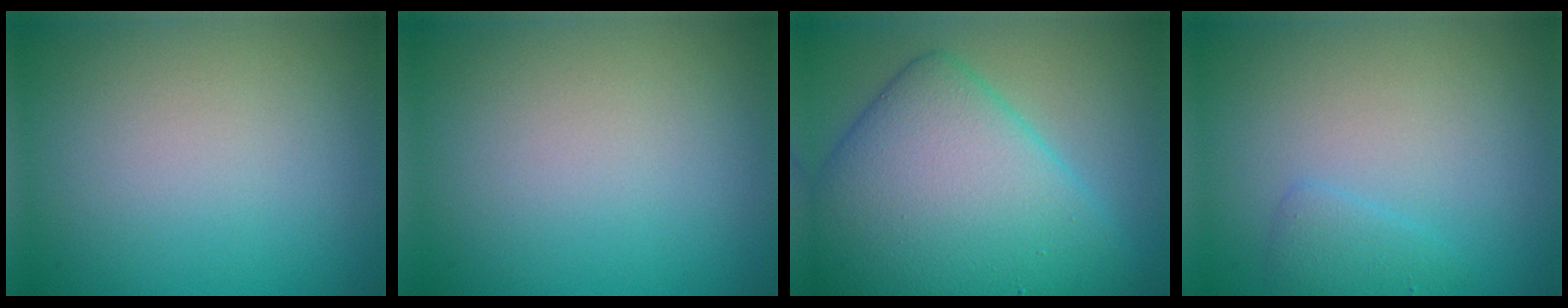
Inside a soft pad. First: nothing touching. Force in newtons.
{"total": 0.0}
{"total": 11.6, "press": 11.6, "slide": 0.3}
{"total": 1.4, "press": 1.4, "slide": 0.1}